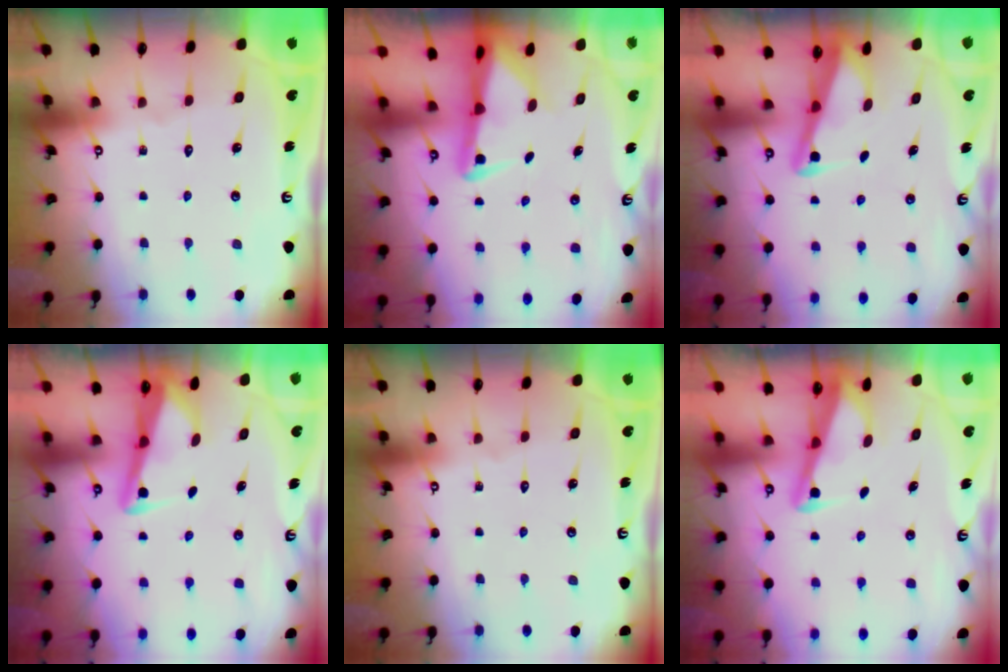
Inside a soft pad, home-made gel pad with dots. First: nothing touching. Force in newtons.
{"total": 2.8, "press": 2.8, "slide": 0.6}
{"total": 2.8, "press": 2.8, "slide": 0.3}
{"total": 3.1, "press": 3.1, "slide": 0.4}
{"total": 0.0}
{"total": 2.8, "press": 2.8, "slide": 0.4}